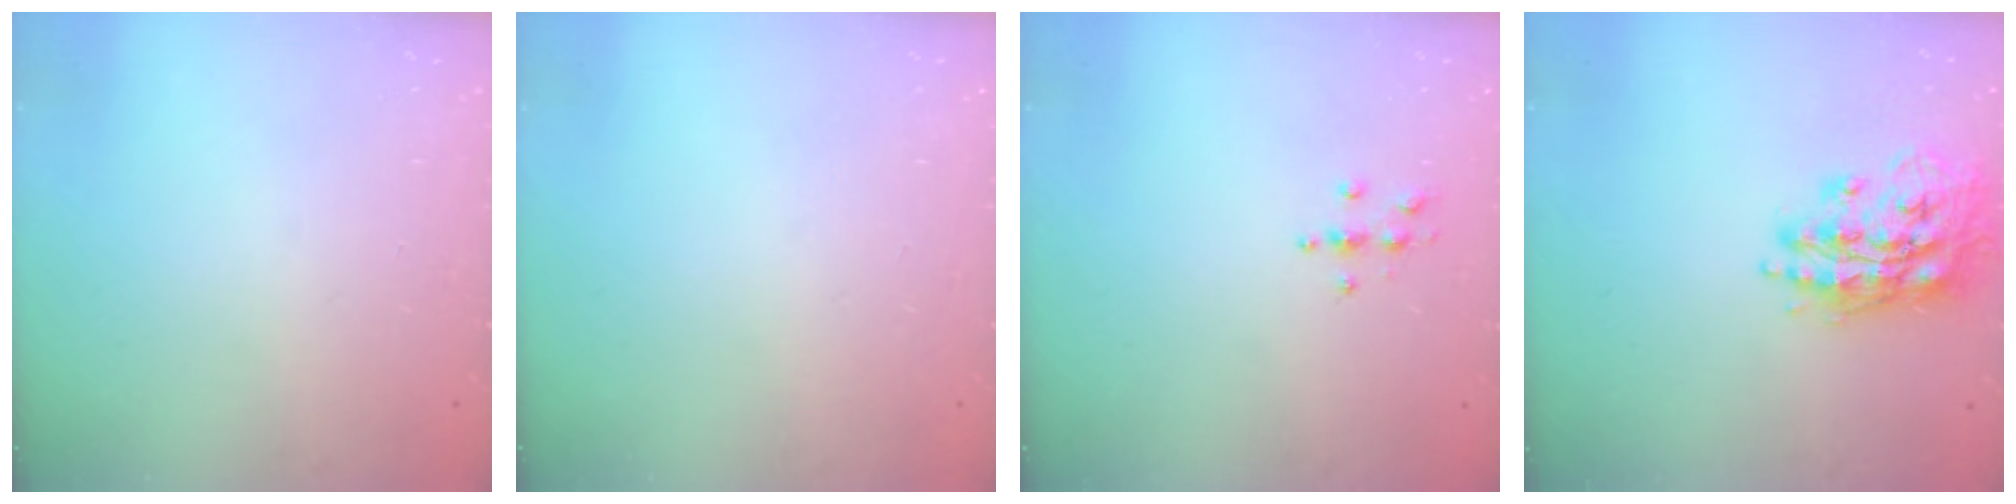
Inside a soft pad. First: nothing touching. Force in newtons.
{"total": 0.0}
{"total": 3.9, "press": 3.9, "slide": 0.5}
{"total": 16.9, "press": 16.8, "slide": 1.5}